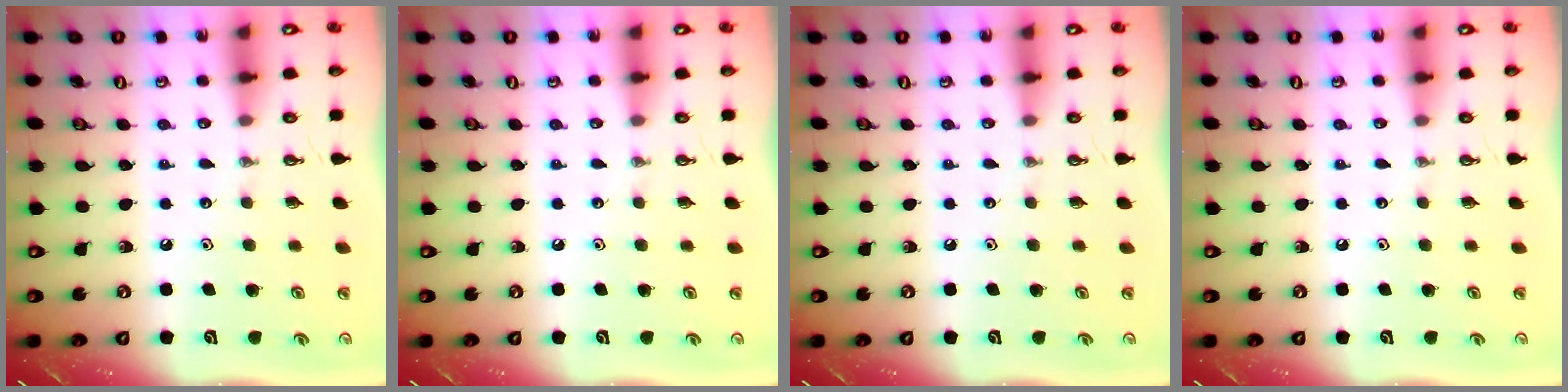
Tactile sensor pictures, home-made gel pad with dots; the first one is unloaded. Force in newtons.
{"total": 0.0}
{"total": 0.0}
{"total": 0.0}